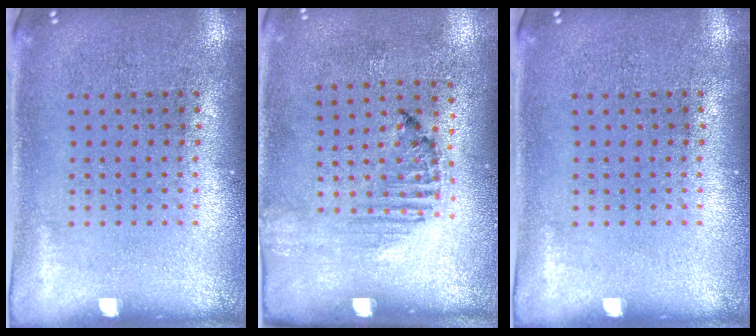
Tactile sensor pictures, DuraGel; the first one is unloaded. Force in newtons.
{"total": 1.3, "press": 1.1, "slide": 0.6}
{"total": 0.0}